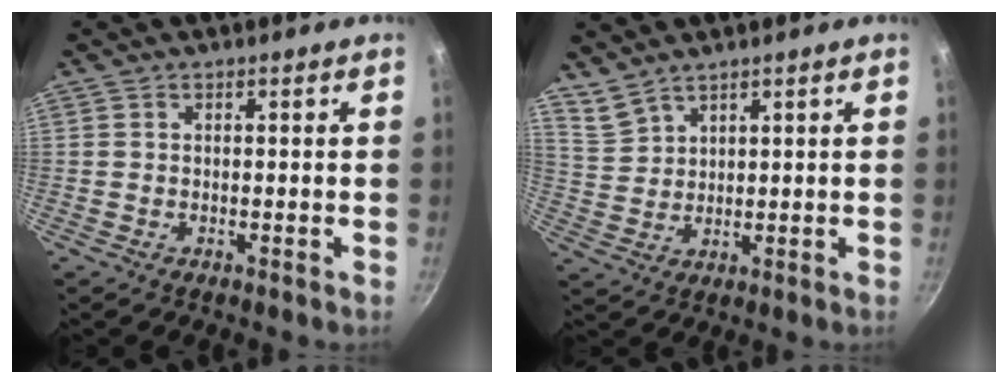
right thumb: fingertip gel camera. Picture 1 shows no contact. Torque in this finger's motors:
{"motor_torque": [-0.38, 0.38, -0.37, -0.05, 0.05]}